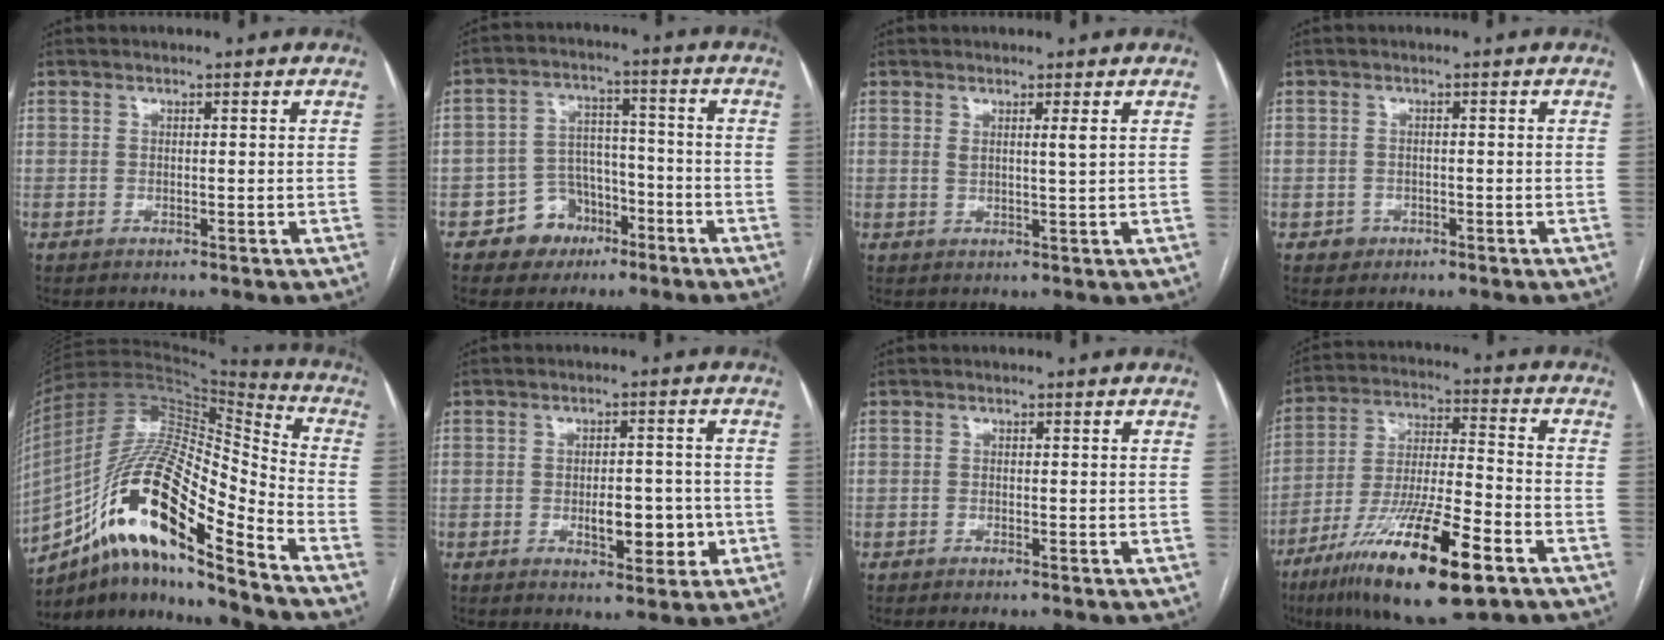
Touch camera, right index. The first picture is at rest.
{"total": 7.3, "force": [-4.1, 5.8, 1.8], "torque": [-0.024, 0.020, -0.061]}
{"total": 1.8, "force": [0.9, -0.3, 1.6], "torque": [-0.029, -0.008, 0.016]}
{"total": 1.8, "force": [-0.9, 1.6, 0.1], "torque": [0.004, 0.008, -0.013]}
{"total": 21.6, "force": [-11.8, 3.7, 17.8], "torque": [-0.348, 0.000, -0.207]}
{"total": 6.0, "force": [-1.5, 2.8, 5.2], "torque": [-0.072, 0.004, -0.014]}
{"total": 0.9, "force": [-0.7, 0.1, 0.6], "torque": [-0.013, -0.002, -0.010]}
{"total": 20.5, "force": [-11.2, 3.0, 16.9], "torque": [-0.310, -0.037, -0.193]}